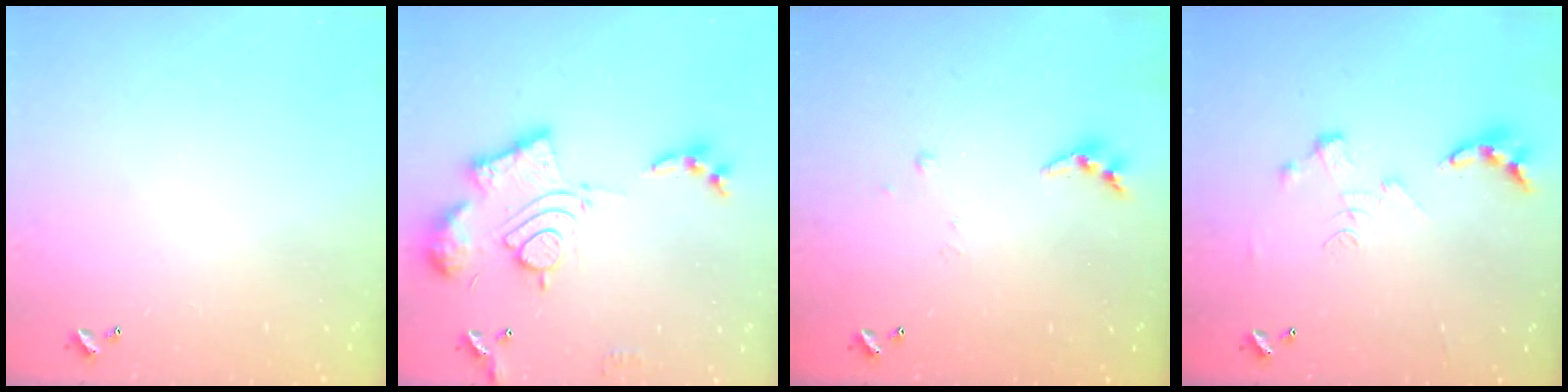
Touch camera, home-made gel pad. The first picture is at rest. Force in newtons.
{"total": 19.2, "press": 19.1, "slide": 1.8}
{"total": 4.3, "press": 4.3, "slide": 0.4}
{"total": 0.0}